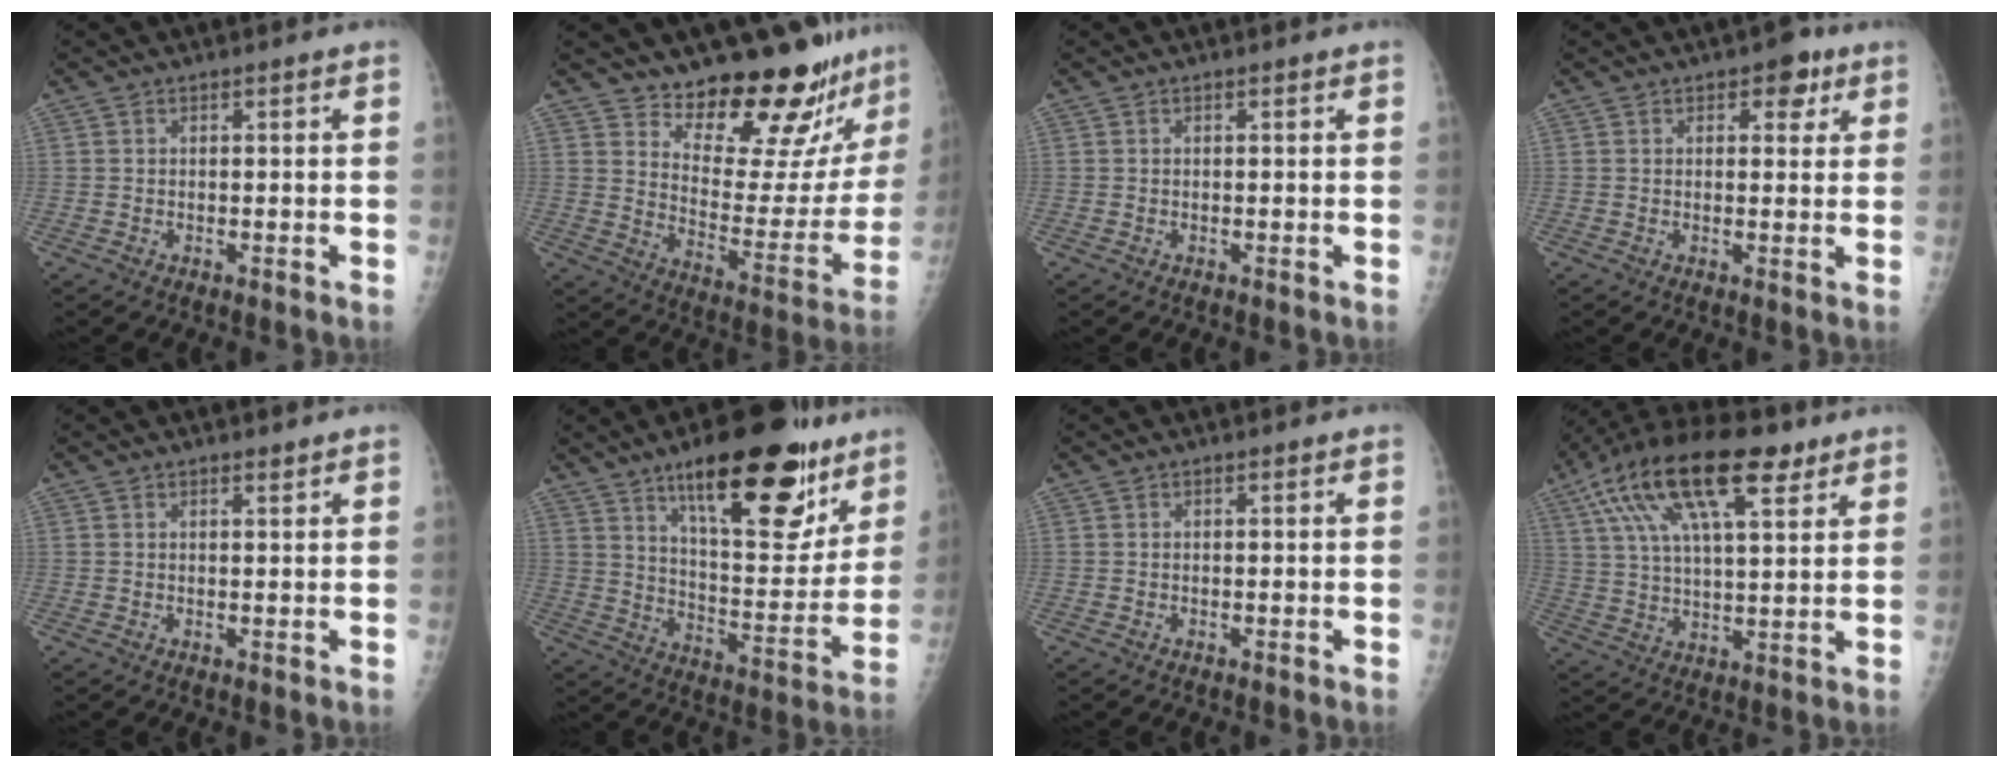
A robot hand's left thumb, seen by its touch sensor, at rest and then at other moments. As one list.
[{"total": 20.8, "force": [18.4, 5.7, 7.8], "torque": [-0.058, -0.165, 0.246]}, {"total": 0.0}, {"total": 4.4, "force": [2.2, 2.7, 2.7], "torque": [-0.005, -0.004, 0.021]}, {"total": 0.8, "force": [0.7, 0.2, 0.3], "torque": [-0.005, -0.006, 0.011]}, {"total": 24.0, "force": [14.7, 8.6, 16.9], "torque": [-0.198, -0.064, 0.227]}, {"total": 0.0}, {"total": 20.2, "force": [10.5, 7.8, 15.4], "torque": [-0.273, 0.001, 0.182]}]